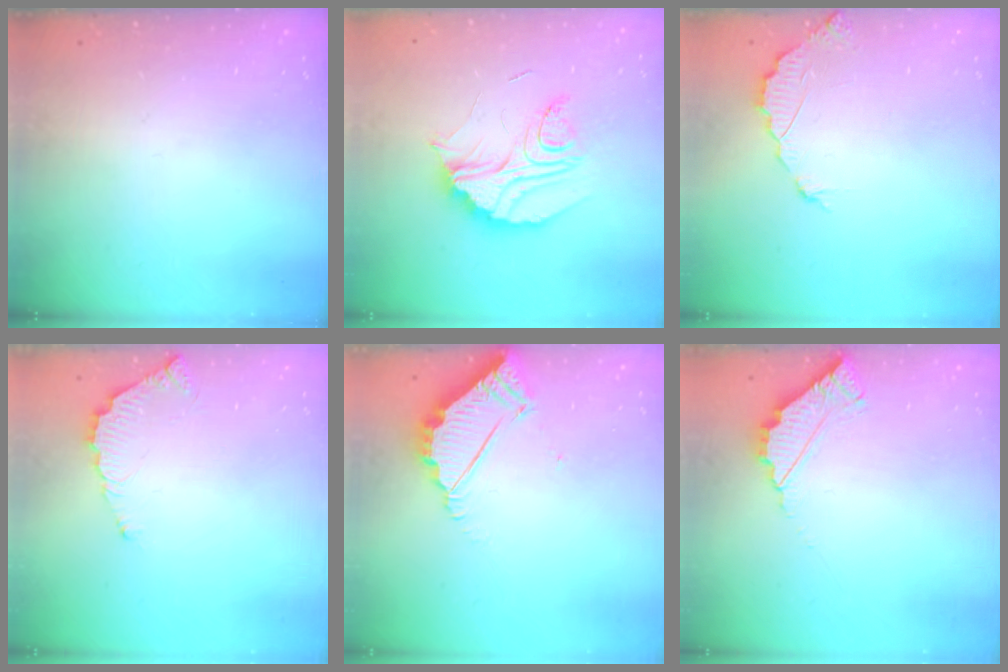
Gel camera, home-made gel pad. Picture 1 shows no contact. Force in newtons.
{"total": 12.8, "press": 12.8, "slide": 0.8}
{"total": 3.7, "press": 3.7, "slide": 0.3}
{"total": 5.5, "press": 5.5, "slide": 0.3}
{"total": 4.4, "press": 4.4, "slide": 0.3}
{"total": 4.2, "press": 4.2, "slide": 0.4}